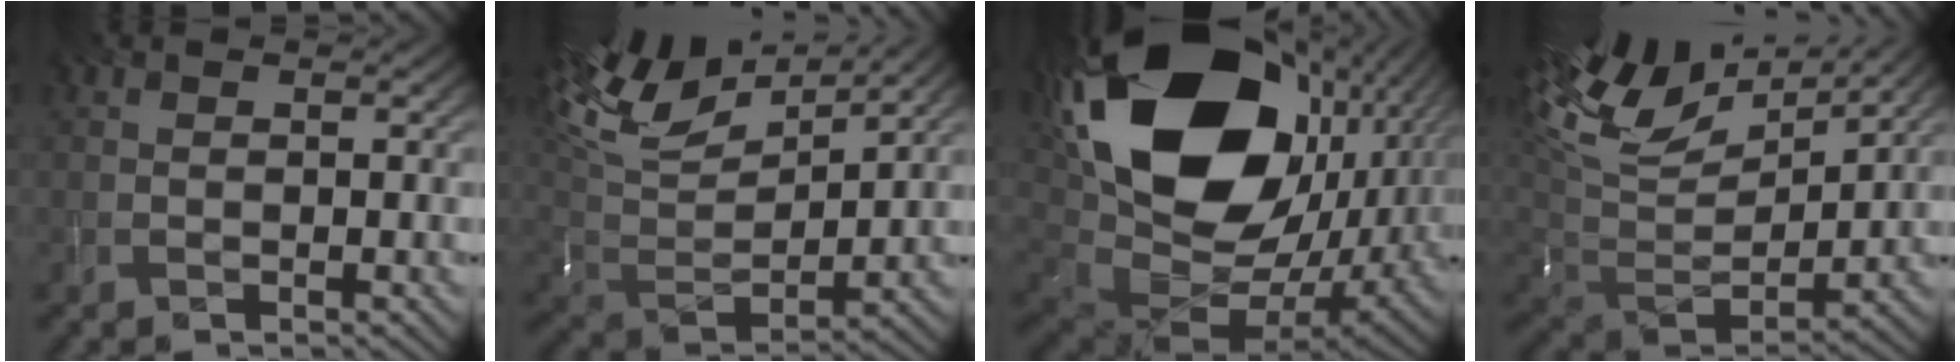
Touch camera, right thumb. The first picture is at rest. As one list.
[{"total": 14.3, "force": [8.7, 6.4, 9.4], "torque": [-0.238, 0.049, 0.156]}, {"total": 23.4, "force": [6.3, 15.2, 16.6], "torque": [-0.383, -0.008, 0.131]}, {"total": 15.4, "force": [8.5, 7.5, 10.4], "torque": [-0.254, 0.046, 0.149]}]